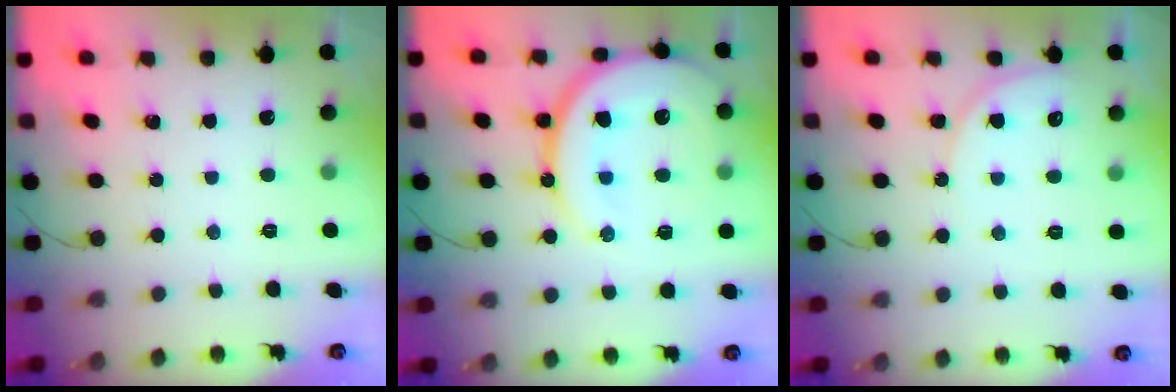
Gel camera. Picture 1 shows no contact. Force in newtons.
{"total": 18.8, "press": 18.6, "slide": 2.2}
{"total": 6.2, "press": 6.2, "slide": 0.4}